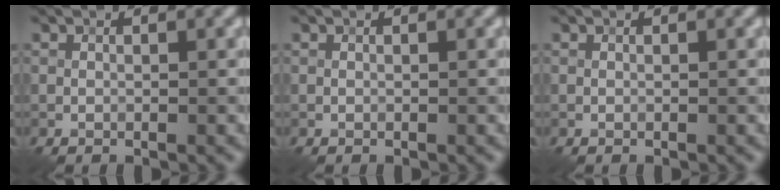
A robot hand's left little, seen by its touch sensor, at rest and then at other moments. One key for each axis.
{"total": 0.0}
{"total": 0.0}